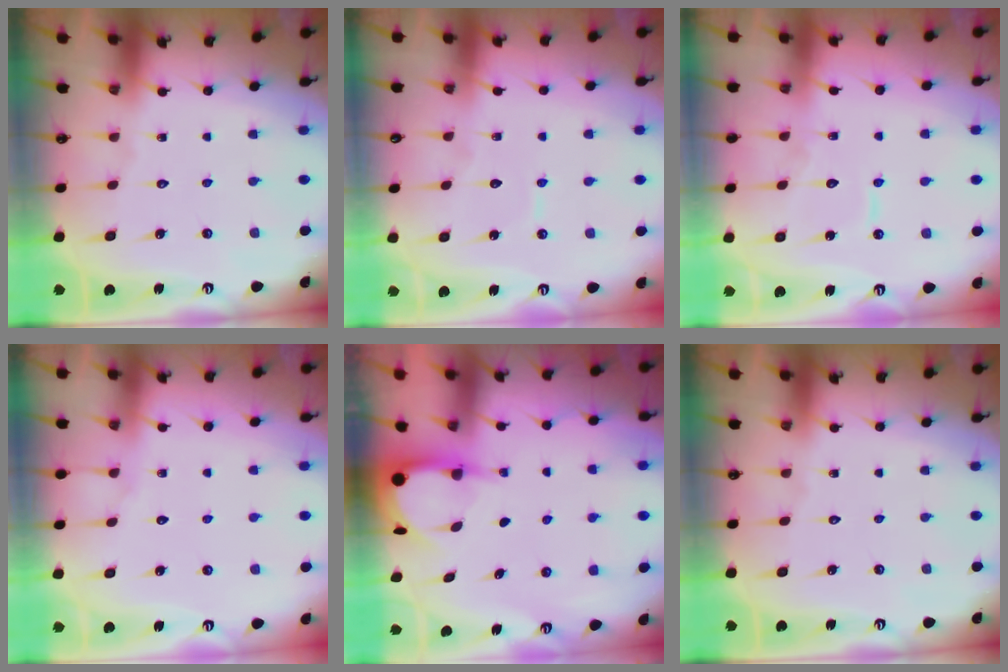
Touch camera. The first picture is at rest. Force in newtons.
{"total": 4.1, "press": 4.1, "slide": 0.2}
{"total": 6.6, "press": 6.5, "slide": 0.6}
{"total": 2.6, "press": 2.6, "slide": 0.4}
{"total": 3.9, "press": 3.9, "slide": 0.3}
{"total": 0.0}